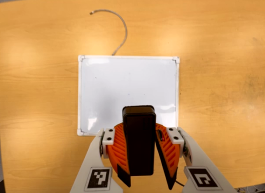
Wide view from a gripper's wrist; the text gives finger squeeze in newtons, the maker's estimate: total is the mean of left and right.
{"total": 10.0, "left": 10.0, "right": 9.9}